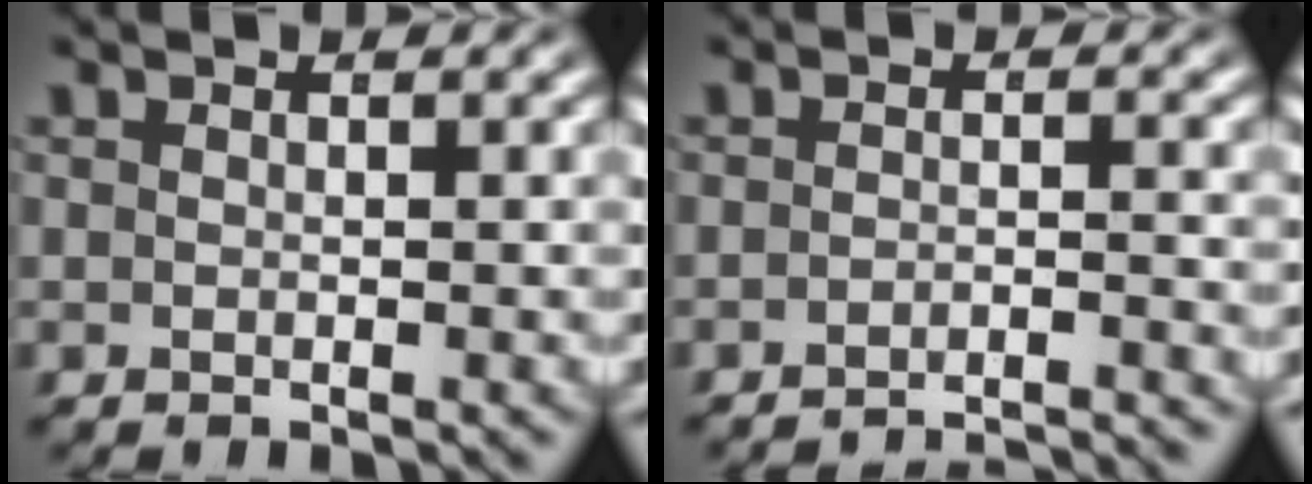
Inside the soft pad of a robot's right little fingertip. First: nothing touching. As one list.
[{"total": 7.6, "force": [-7.5, 0.6, 0.7], "torque": [0.011, -0.020, -0.115]}]